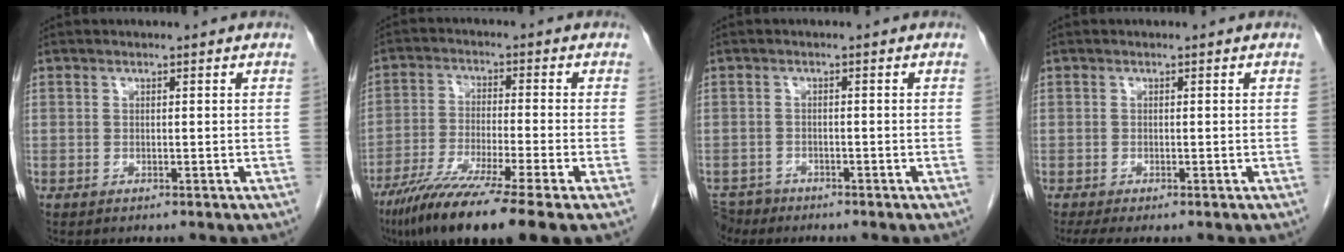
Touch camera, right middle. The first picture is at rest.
{"total": 13.7, "force": [-9.4, -0.8, 9.9], "torque": [-0.175, -0.042, -0.159]}
{"total": 3.4, "force": [-3.0, 1.6, -0.1], "torque": [0.002, -0.003, -0.054]}
{"total": 3.1, "force": [-2.3, 0.6, 1.9], "torque": [-0.032, -0.010, -0.035]}